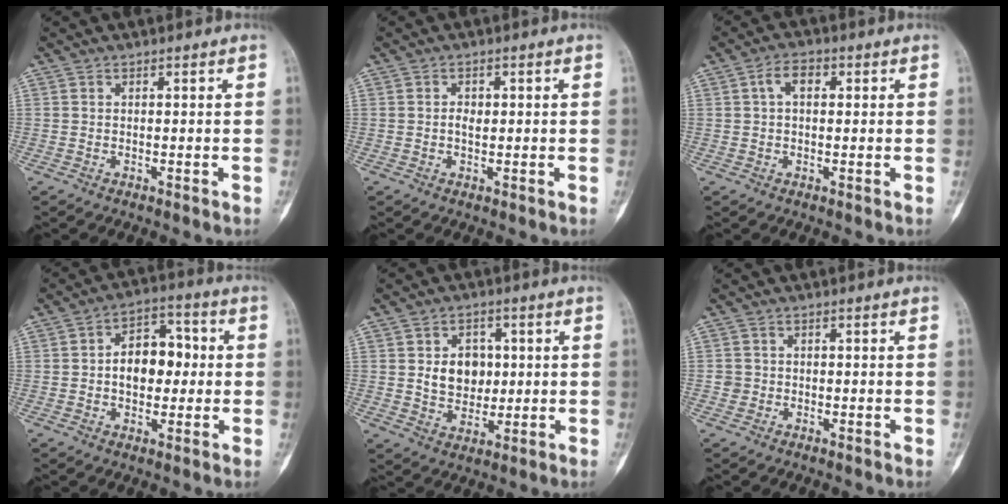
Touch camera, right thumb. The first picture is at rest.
{"total": 1.9, "force": [0.1, 1.3, 1.4], "torque": [-0.021, 0.003, 0.001]}
{"total": 4.2, "force": [1.0, 2.5, 3.2], "torque": [-0.056, 0.014, 0.014]}
{"total": 10.6, "force": [0.2, 7.1, 7.8], "torque": [-0.084, 0.028, -0.003]}
{"total": 8.3, "force": [1.3, 6.5, 5.0], "torque": [-0.043, -0.005, 0.026]}
{"total": 1.5, "force": [-0.4, 1.4, 0.0], "torque": [0.009, 0.007, -0.010]}